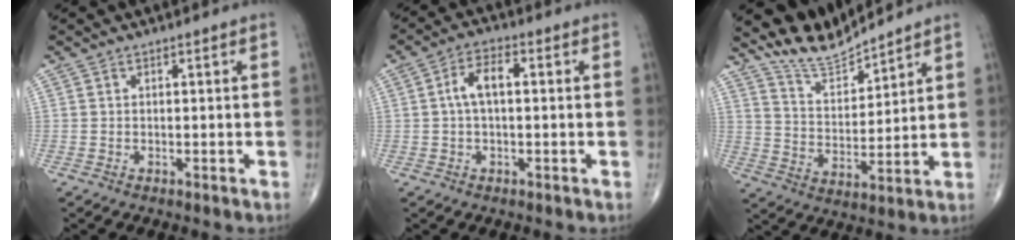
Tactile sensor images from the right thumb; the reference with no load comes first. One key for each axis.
{"total": 5.6, "fx": 0.6, "fy": 2.7, "fz": 4.9, "tx": -0.095, "ty": 0.021, "tz": 0.004}
{"total": 8.1, "fx": 8.0, "fy": 0.4, "fz": 0.6, "tx": -0.007, "ty": -0.058, "tz": 0.170}